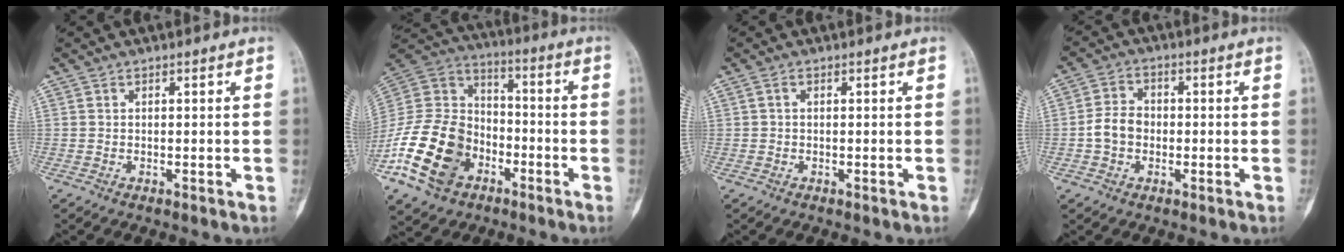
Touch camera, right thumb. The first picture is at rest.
{"total": 19.5, "force": [-8.9, 13.9, 10.4], "torque": [-0.188, 0.066, -0.167]}
{"total": 0.8, "force": [0.2, 0.5, 0.6], "torque": [-0.012, 0.004, 0.001]}
{"total": 5.5, "force": [-0.9, 4.3, 3.3], "torque": [-0.053, 0.018, -0.024]}